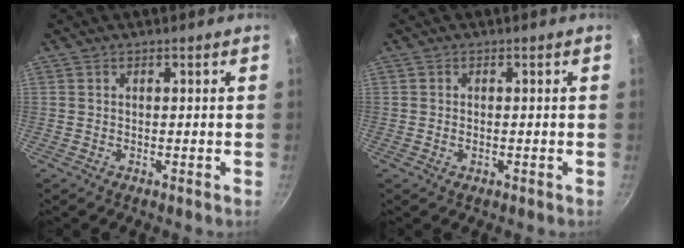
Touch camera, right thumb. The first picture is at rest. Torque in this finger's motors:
{"motor_torque": [-0.57, -0.25, -0.38, 0.26, -0.02]}